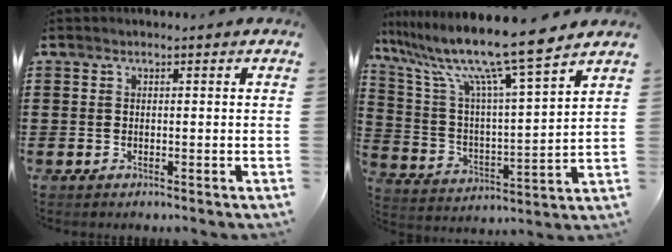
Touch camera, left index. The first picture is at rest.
{"total": 11.7, "force": [9.7, -0.2, 6.7], "torque": [-0.170, -0.065, 0.156]}